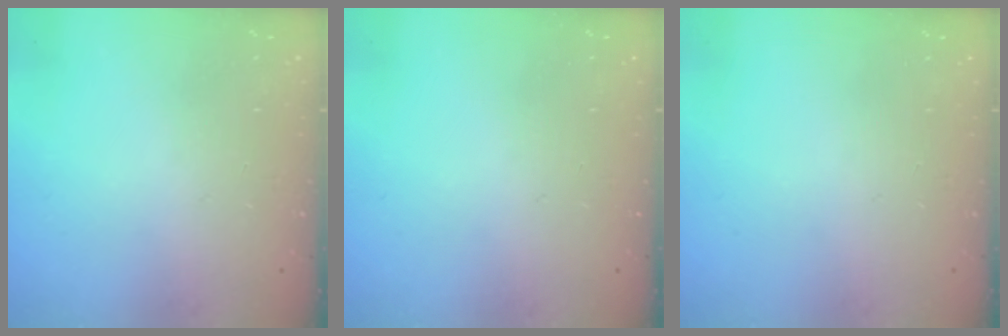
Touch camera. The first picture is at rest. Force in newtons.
{"total": 0.0}
{"total": 0.0}